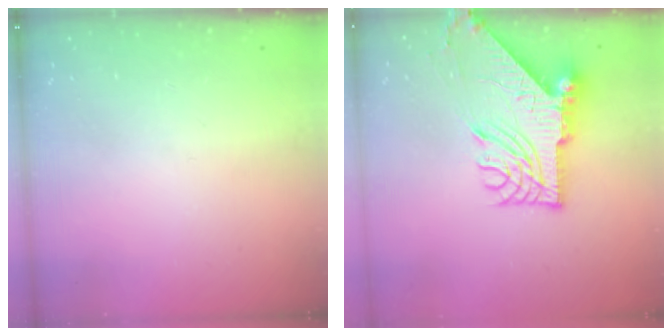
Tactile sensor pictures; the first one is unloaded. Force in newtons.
{"total": 12.0, "press": 11.9, "slide": 1.4}